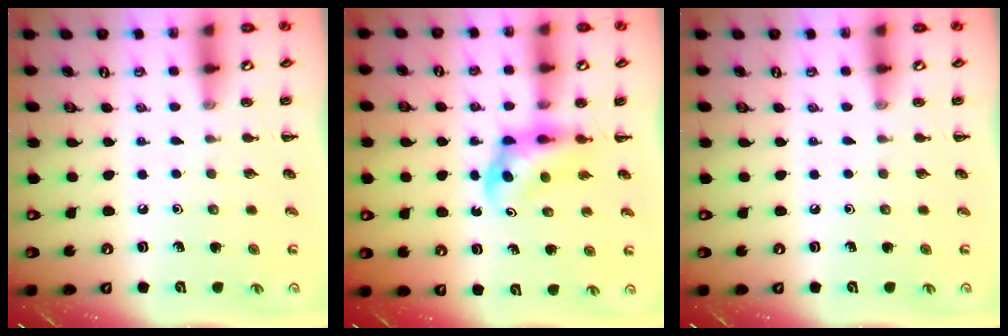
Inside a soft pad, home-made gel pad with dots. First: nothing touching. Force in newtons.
{"total": 5.3, "press": 5.2, "slide": 0.9}
{"total": 0.0}